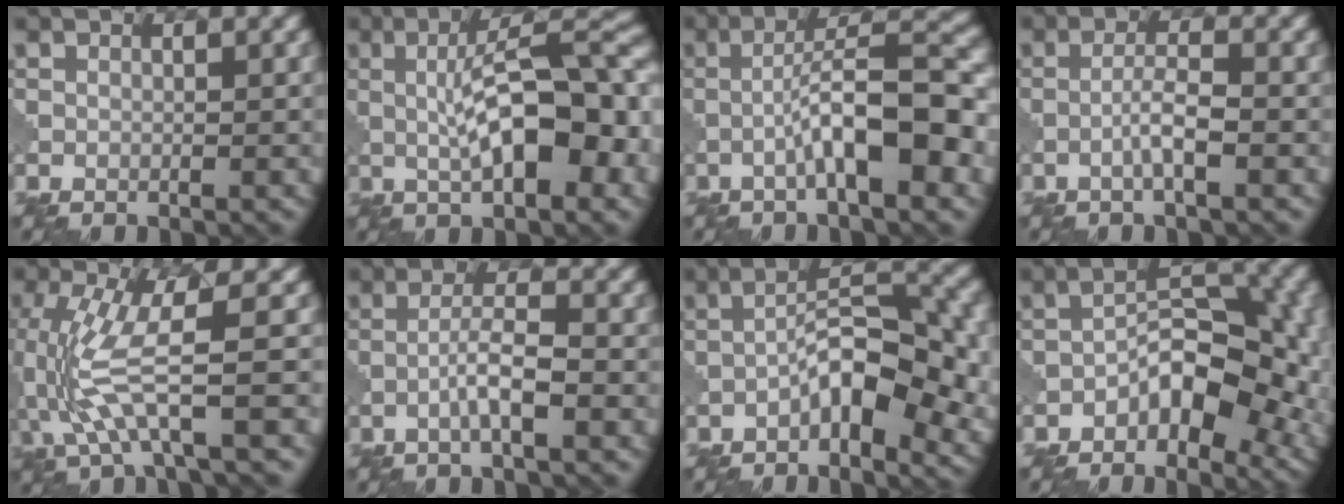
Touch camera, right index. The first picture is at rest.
{"total": 10.3, "force": [-0.1, 3.2, 9.8], "torque": [-0.136, 0.009, -0.003]}
{"total": 7.9, "force": [-2.3, 1.6, 7.3], "torque": [-0.114, 0.020, -0.038]}
{"total": 2.5, "force": [-1.0, 0.3, 2.3], "torque": [-0.043, 0.011, -0.022]}
{"total": 6.2, "force": [-1.4, 1.2, 5.9], "torque": [-0.146, 0.000, -0.022]}
{"total": 3.2, "force": [-1.2, 0.4, 2.9], "torque": [-0.053, 0.012, -0.027]}
{"total": 9.1, "force": [-2.9, 3.5, 7.9], "torque": [-0.118, 0.016, -0.052]}
{"total": 9.6, "force": [-3.0, 4.8, 7.7], "torque": [-0.102, 0.011, -0.056]}